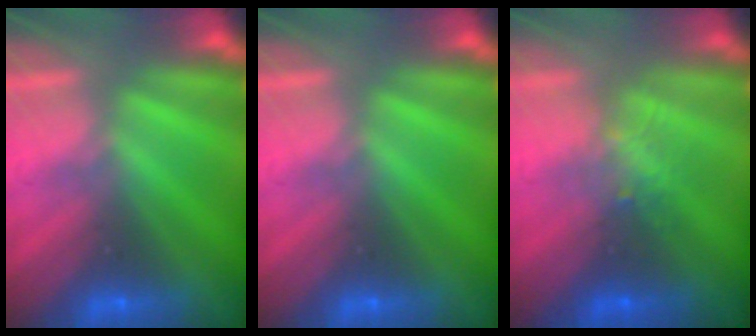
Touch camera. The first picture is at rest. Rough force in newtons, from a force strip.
{"total": 0.0}
{"total": 2.4}